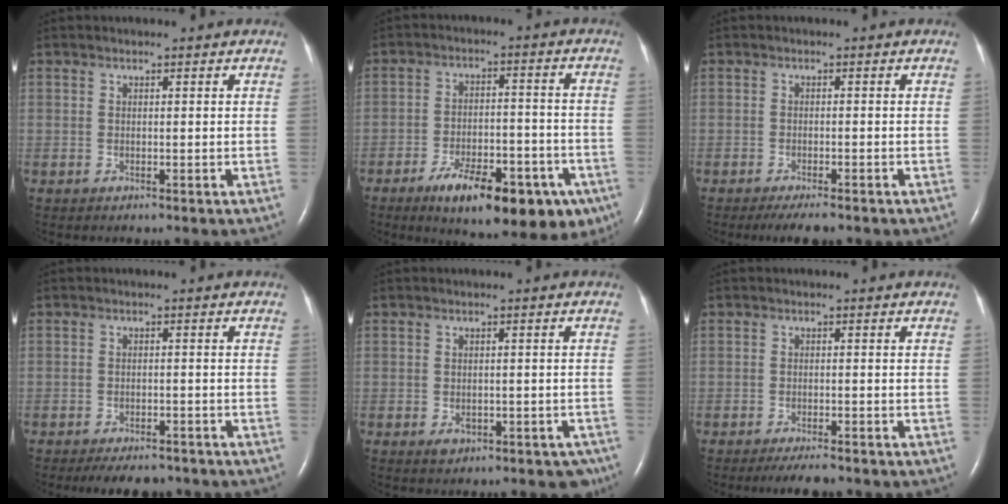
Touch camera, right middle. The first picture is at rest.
{"total": 17.2, "force": [-10.2, 6.4, 12.3], "torque": [-0.125, 0.010, -0.143]}
{"total": 4.2, "force": [-3.3, 0.8, 2.5], "torque": [-0.037, -0.008, -0.049]}
{"total": 6.5, "force": [-5.6, 2.4, 2.5], "torque": [-0.030, -0.005, -0.075]}
{"total": 4.3, "force": [-2.4, 2.6, 2.4], "torque": [-0.018, 0.007, -0.024]}
{"total": 3.9, "force": [-3.3, 0.6, 2.1], "torque": [-0.035, -0.008, -0.048]}